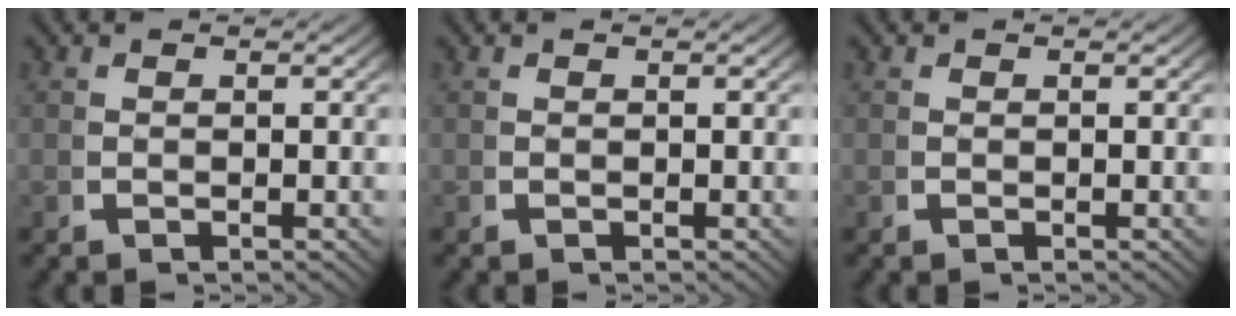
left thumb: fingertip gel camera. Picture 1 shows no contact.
{"total": 0.0}
{"total": 0.0}